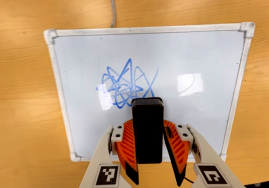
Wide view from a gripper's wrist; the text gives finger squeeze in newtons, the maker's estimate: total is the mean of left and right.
{"total": 5.9, "left": 5.5, "right": 6.2}